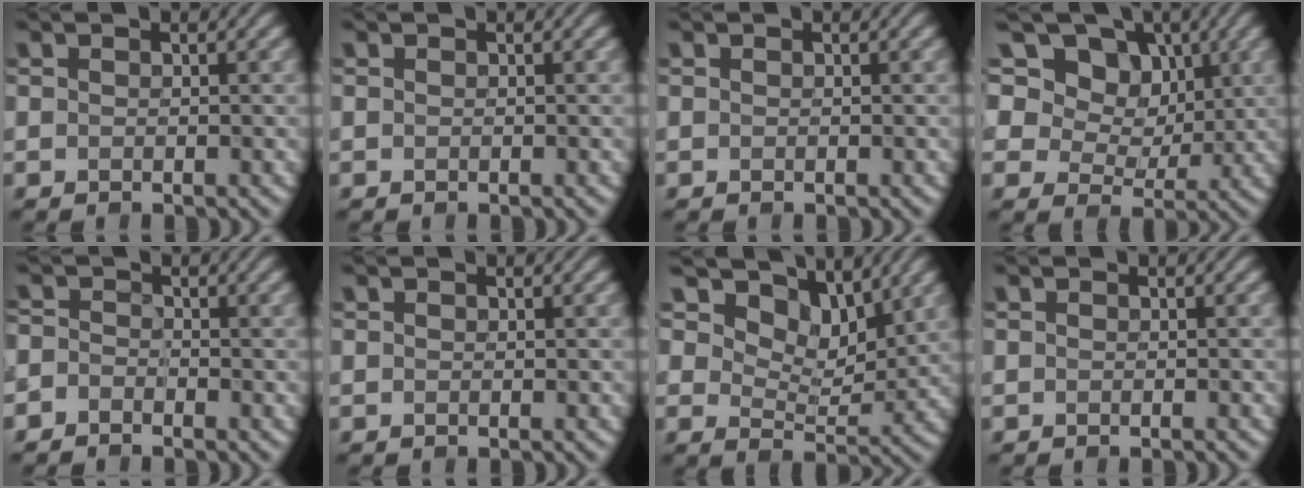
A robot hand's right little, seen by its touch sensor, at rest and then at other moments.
{"total": 0.0}
{"total": 0.0}
{"total": 18.6, "force": [10.2, 12.7, 9.1], "torque": [-0.212, 0.057, 0.178]}
{"total": 1.4, "force": [-1.3, 0.6, 0.1], "torque": [-0.001, 0.004, -0.032]}
{"total": 0.0}
{"total": 7.1, "force": [5.2, 3.6, 3.3], "torque": [-0.056, -0.025, 0.086]}
{"total": 0.5, "force": [-0.4, 0.1, 0.3], "torque": [-0.001, 0.001, -0.008]}